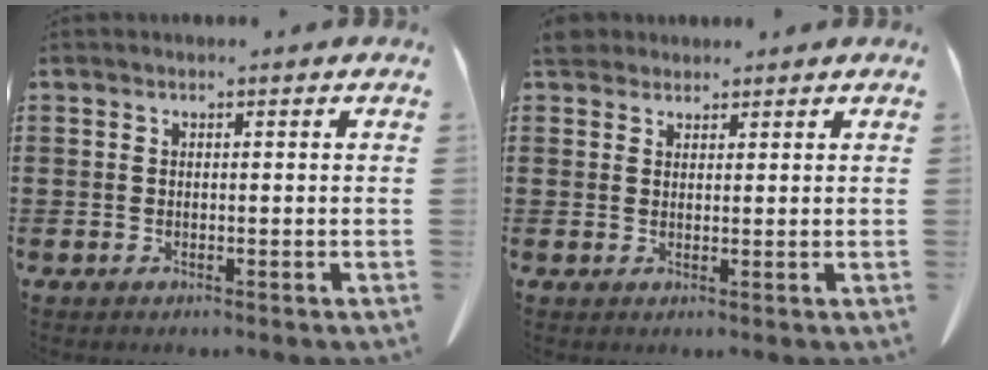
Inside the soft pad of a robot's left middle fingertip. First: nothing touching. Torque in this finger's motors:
{"motor_torque": [1.01, 0.00, 0.21, 0.13]}